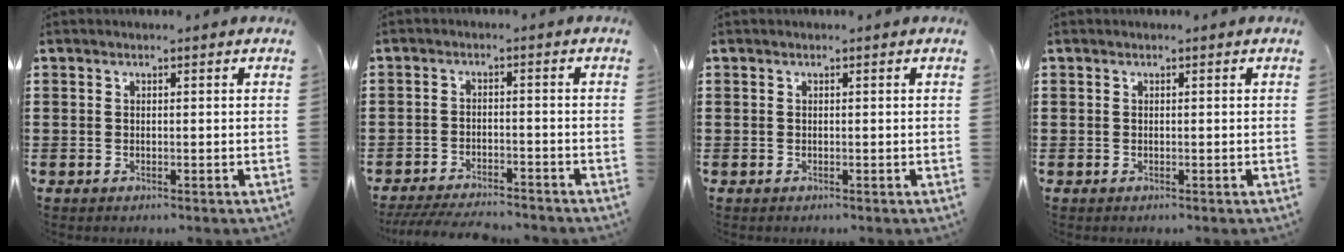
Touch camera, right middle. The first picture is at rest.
{"total": 4.2, "force": [-4.1, 0.3, 1.1], "torque": [-0.026, -0.005, -0.082]}
{"total": 0.0}
{"total": 0.0}